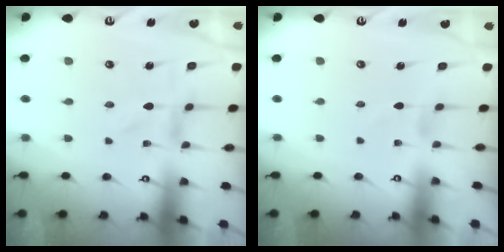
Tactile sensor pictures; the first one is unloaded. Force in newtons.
{"total": 1.0, "press": 1.0, "slide": 0.1}